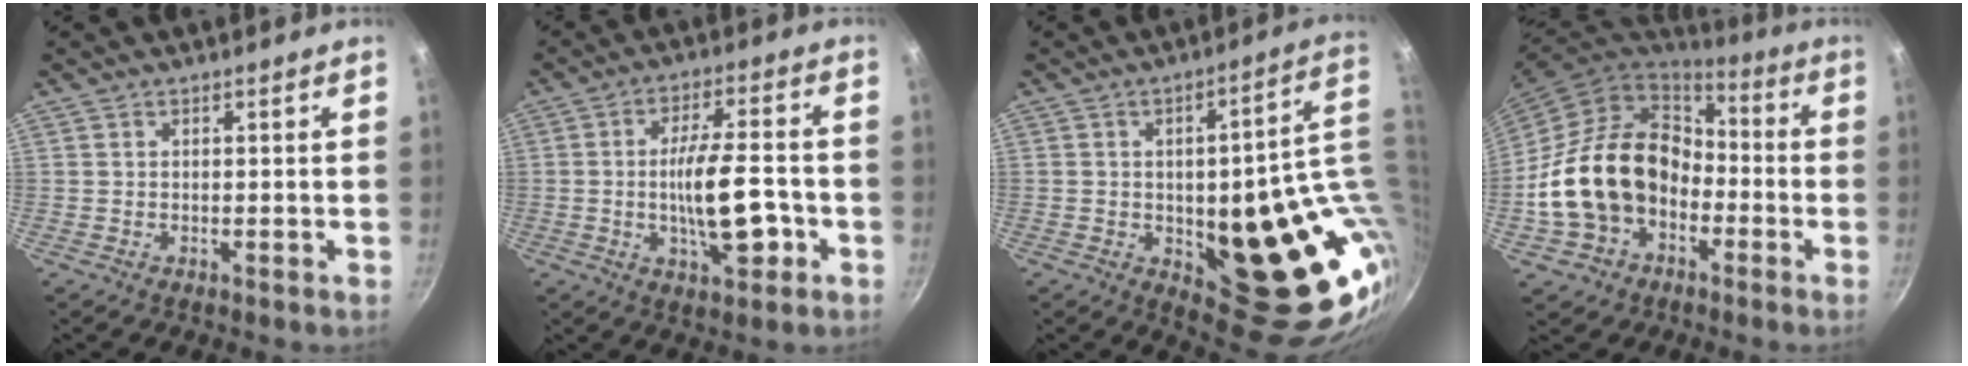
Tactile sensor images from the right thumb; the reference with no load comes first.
{"total": 12.3, "force": [-2.8, 4.4, 11.1], "torque": [-0.171, 0.019, -0.044]}
{"total": 26.3, "force": [-0.9, 11.9, 23.5], "torque": [-0.227, -0.012, 0.013]}
{"total": 19.4, "force": [-4.1, 14.9, 11.7], "torque": [-0.187, 0.059, -0.067]}